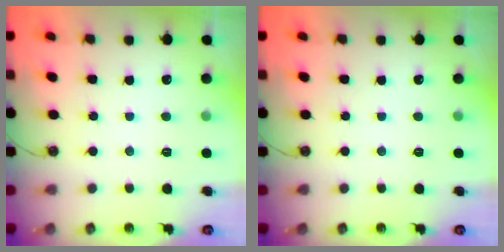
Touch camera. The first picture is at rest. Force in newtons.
{"total": 0.0}